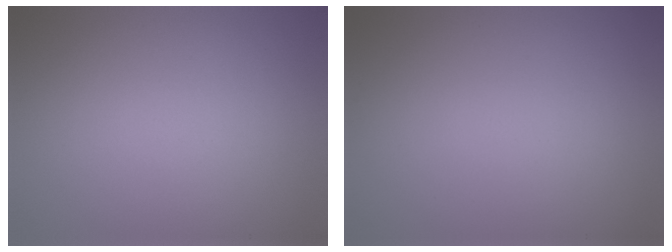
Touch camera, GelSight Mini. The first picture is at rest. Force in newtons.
{"total": 0.0}